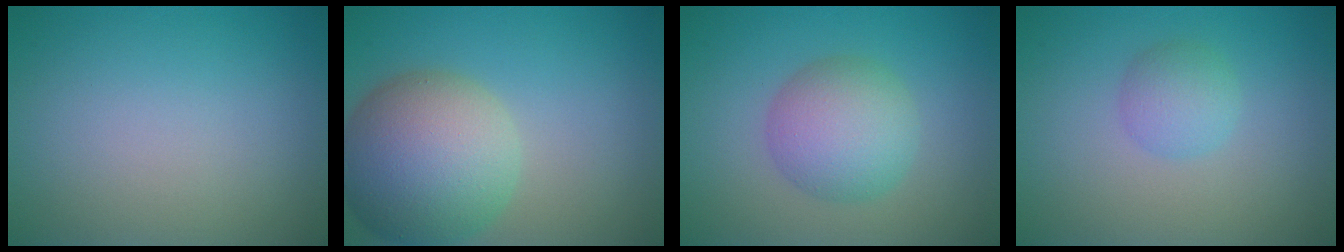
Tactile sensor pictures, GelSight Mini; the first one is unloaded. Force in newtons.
{"total": 9.8, "press": 9.8, "slide": 0.6}
{"total": 5.2, "press": 5.2, "slide": 0.0}
{"total": 2.1, "press": 2.1, "slide": 0.1}